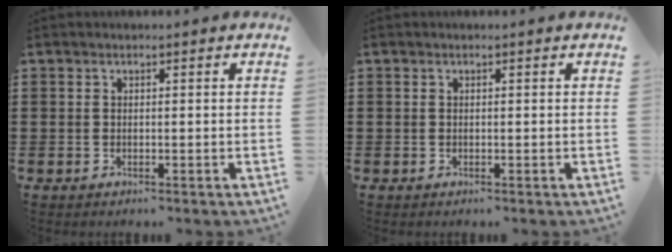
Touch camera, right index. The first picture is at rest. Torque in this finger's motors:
{"motor_torque": [-0.34, 0.52, -0.01, 0.00]}